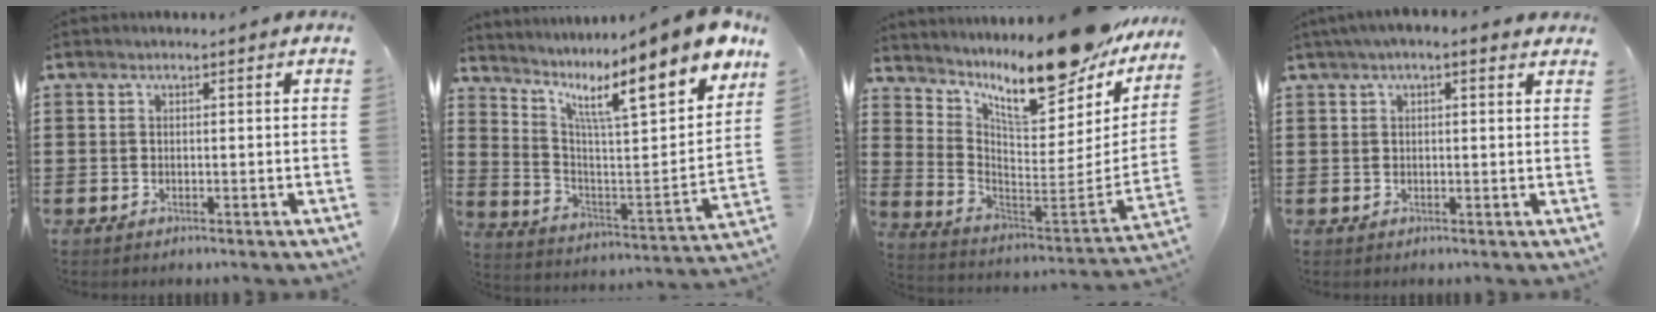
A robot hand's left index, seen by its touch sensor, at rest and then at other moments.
{"total": 12.0, "force": [7.6, 2.5, 9.0], "torque": [-0.157, -0.058, 0.112]}
{"total": 13.8, "force": [10.9, 2.5, 8.1], "torque": [-0.149, -0.090, 0.179]}
{"total": 2.4, "force": [1.4, 0.4, 1.9], "torque": [-0.039, 0.006, 0.025]}